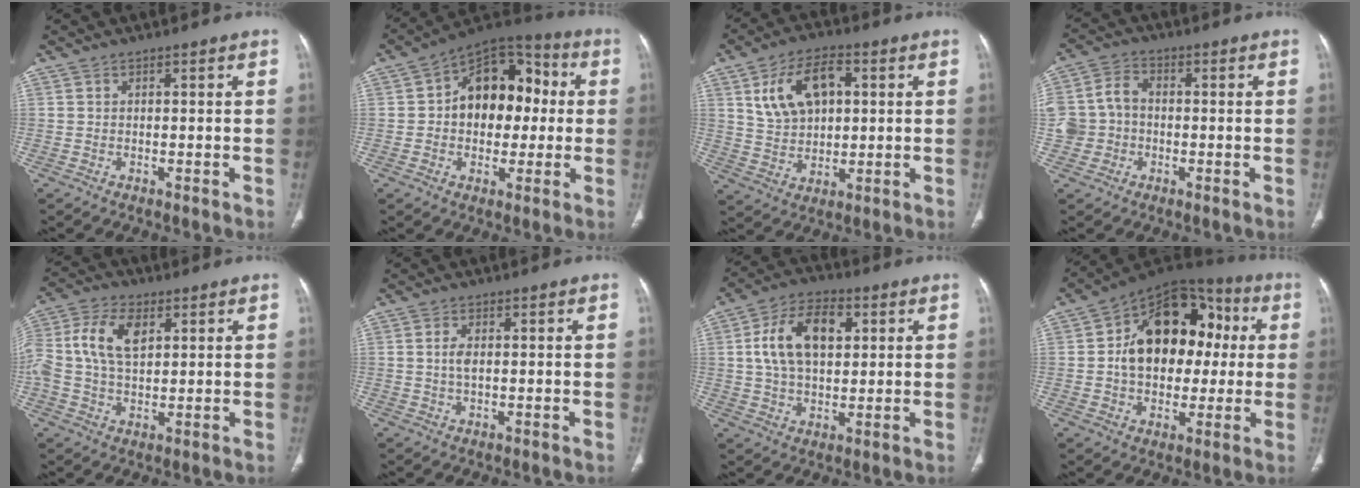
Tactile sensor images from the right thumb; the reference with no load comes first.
{"total": 16.5, "force": [1.1, 11.5, 11.8], "torque": [-0.113, 0.038, 0.007]}
{"total": 11.8, "force": [3.6, 7.4, 8.5], "torque": [-0.130, 0.002, 0.069]}
{"total": 8.2, "force": [-1.0, 7.2, 3.8], "torque": [-0.062, 0.028, -0.024]}
{"total": 12.2, "force": [3.0, 7.4, 9.2], "torque": [-0.204, 0.010, 0.054]}
{"total": 2.5, "force": [0.2, 1.2, 2.1], "torque": [-0.047, 0.000, 0.003]}
{"total": 13.1, "force": [3.1, 8.0, 10.0], "torque": [-0.164, 0.008, 0.051]}
{"total": 20.4, "force": [1.8, 14.2, 14.4], "torque": [-0.171, 0.038, 0.024]}